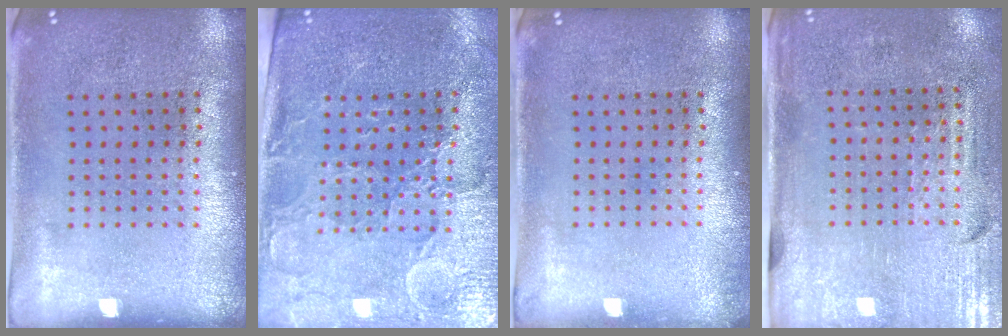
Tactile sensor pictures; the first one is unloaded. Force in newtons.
{"total": 3.6, "press": 3.3, "slide": 1.4}
{"total": 0.6, "press": 0.6, "slide": 0.1}
{"total": 3.2, "press": 2.8, "slide": 1.5}